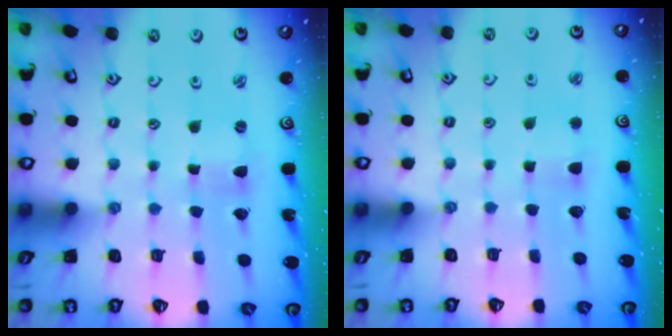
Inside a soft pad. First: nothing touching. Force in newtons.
{"total": 3.5, "press": 3.5, "slide": 0.7}